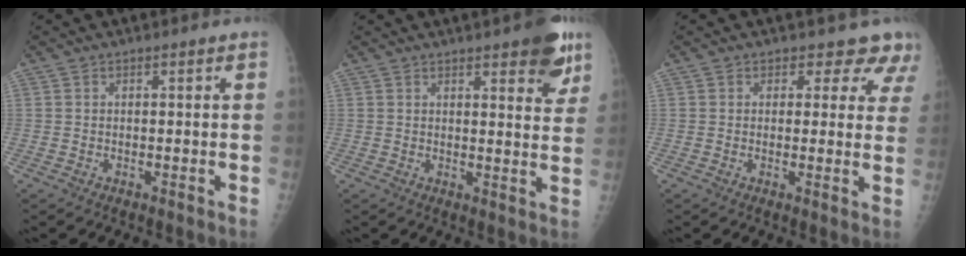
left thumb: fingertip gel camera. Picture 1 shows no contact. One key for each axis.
{"total": 8.9, "fx": 5.4, "fy": 2.9, "fz": 6.5, "tx": -0.054, "ty": -0.025, "tz": 0.065}
{"total": 6.6, "fx": 5.4, "fy": 3.8, "fz": 0.6, "tx": 0.042, "ty": -0.023, "tz": 0.038}